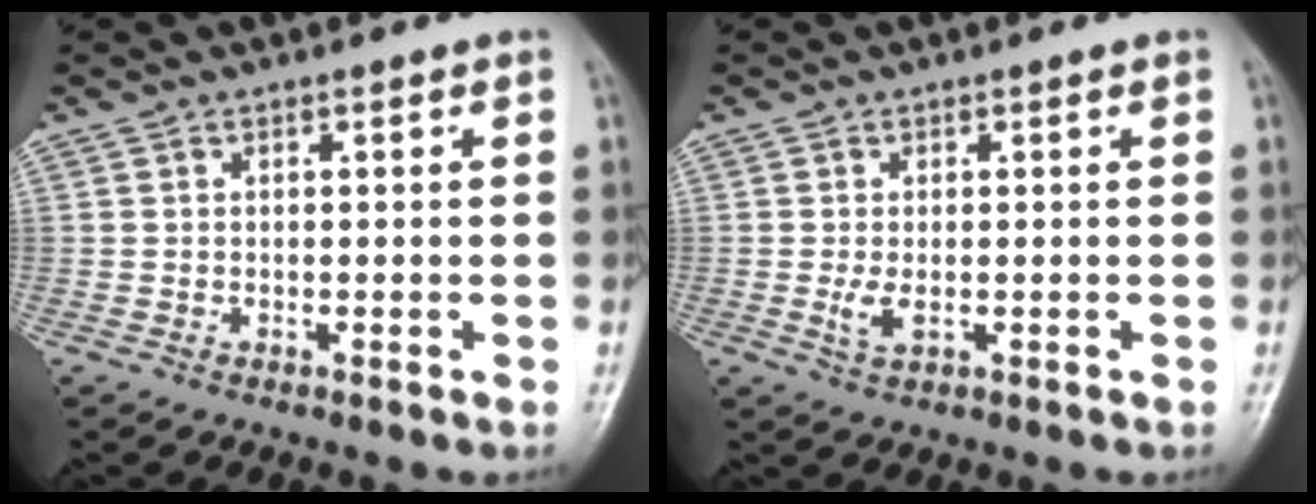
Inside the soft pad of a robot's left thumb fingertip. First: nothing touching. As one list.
[{"total": 2.5, "force": [0.0, 1.4, 2.0], "torque": [-0.044, -0.008, 0.003]}]